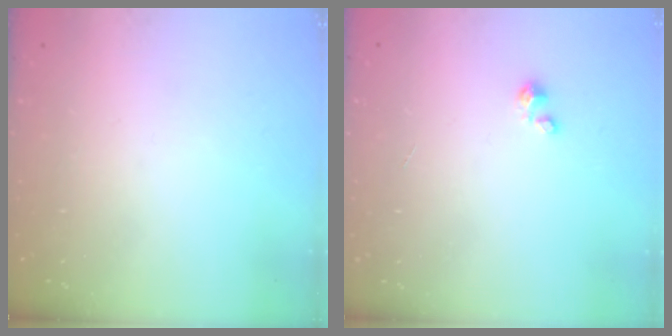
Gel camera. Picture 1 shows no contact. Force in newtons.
{"total": 1.2, "press": 1.1, "slide": 0.1}